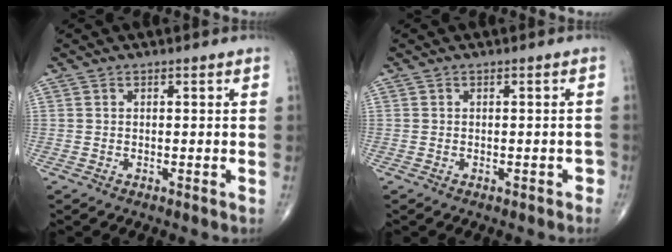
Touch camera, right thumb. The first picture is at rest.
{"total": 1.2, "force": [-0.7, 0.8, 0.7], "torque": [0.001, 0.010, -0.008]}